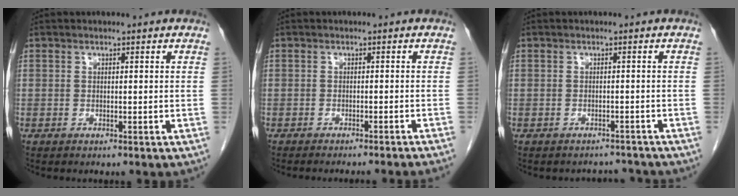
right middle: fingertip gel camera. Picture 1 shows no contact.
{"total": 8.1, "force": [-7.4, -1.2, 3.1], "torque": [-0.015, -0.020, -0.089]}
{"total": 2.5, "force": [-2.4, 0.7, -0.7], "torque": [0.013, 0.004, -0.030]}